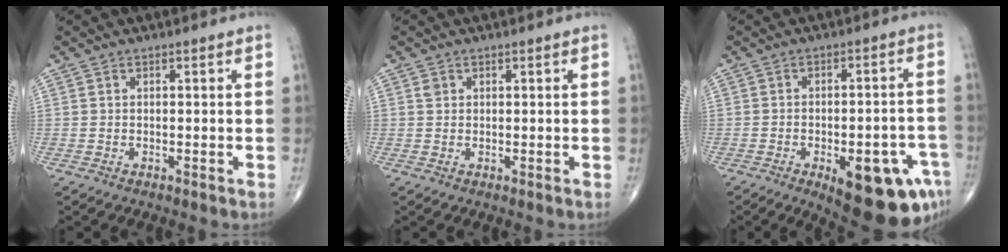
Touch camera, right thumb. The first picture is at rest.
{"total": 1.3, "force": [0.7, 0.9, 0.6], "torque": [-0.008, 0.001, 0.014]}
{"total": 17.0, "force": [-7.7, 6.6, 13.6], "torque": [-0.122, 0.029, -0.085]}